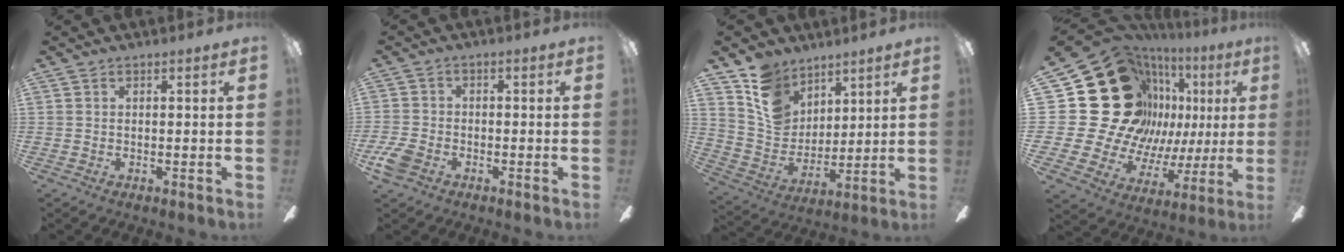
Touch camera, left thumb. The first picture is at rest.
{"total": 5.2, "force": [-2.7, 3.4, 2.8], "torque": [-0.065, 0.012, -0.052]}
{"total": 12.9, "force": [8.5, 8.9, 3.8], "torque": [-0.093, -0.042, 0.172]}
{"total": 32.7, "force": [9.0, 25.1, 18.9], "torque": [-0.360, -0.075, 0.232]}